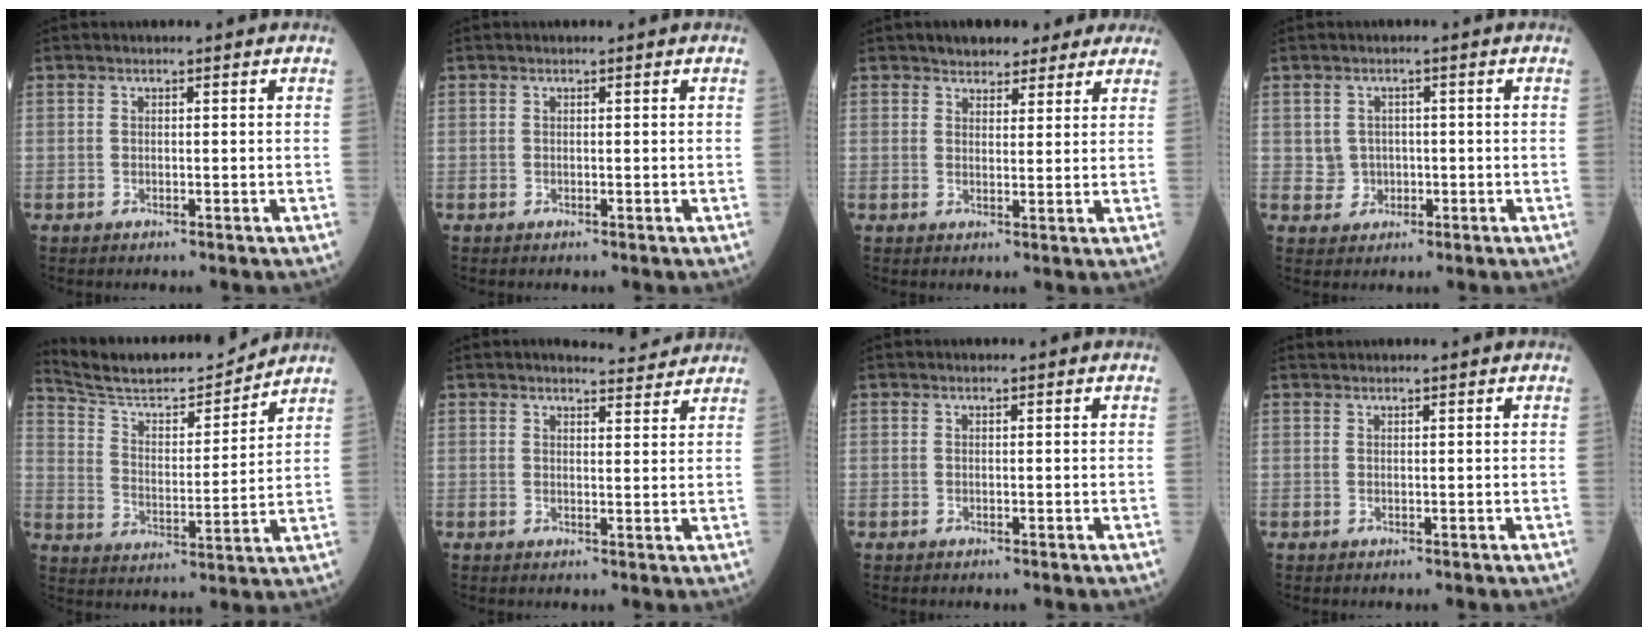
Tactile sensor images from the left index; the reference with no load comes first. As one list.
[{"total": 0.0}, {"total": 7.0, "force": [5.8, 3.2, 2.4], "torque": [-0.017, 0.019, 0.075]}, {"total": 2.7, "force": [-0.2, 2.7, 0.4], "torque": [-0.003, 0.007, 0.000]}, {"total": 14.5, "force": [13.8, 1.3, 4.0], "torque": [-0.077, -0.001, 0.234]}, {"total": 4.6, "force": [4.5, 0.7, 0.7], "torque": [-0.014, -0.001, 0.050]}, {"total": 0.0}, {"total": 1.2, "force": [1.2, -0.1, 0.3], "torque": [-0.004, 0.018, 0.026]}]